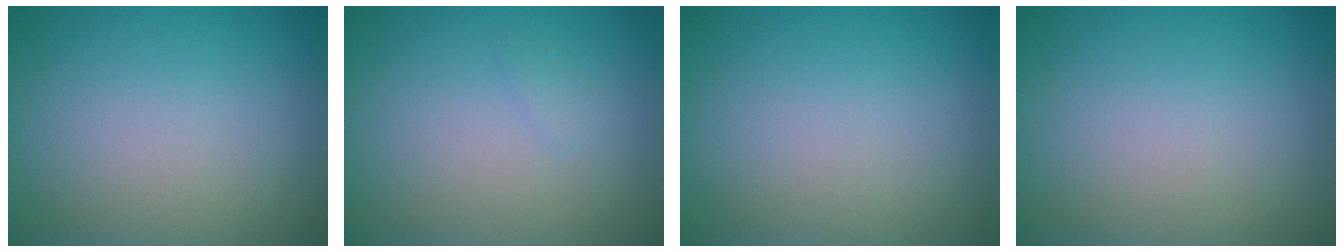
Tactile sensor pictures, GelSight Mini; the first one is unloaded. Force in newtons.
{"total": 0.6, "press": 0.6, "slide": 0.0}
{"total": 0.0}
{"total": 0.0}